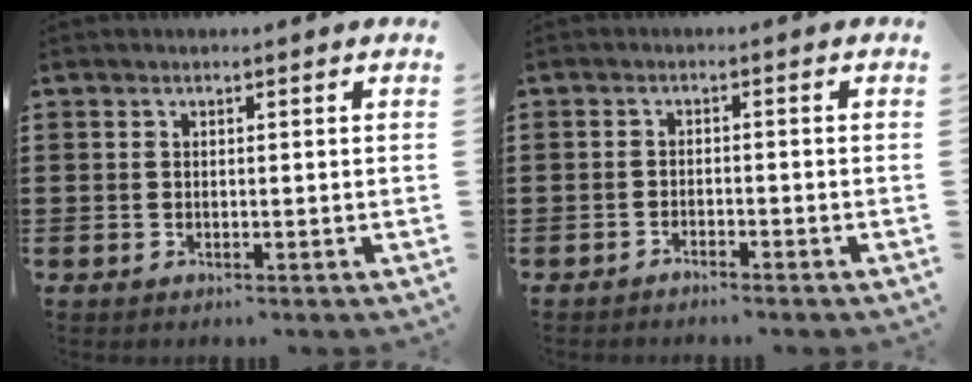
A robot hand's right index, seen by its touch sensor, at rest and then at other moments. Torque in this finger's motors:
{"motor_torque": [-0.06, 0.21, -0.04, -0.02]}